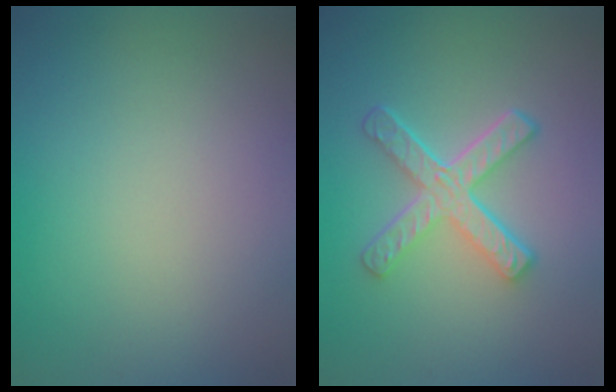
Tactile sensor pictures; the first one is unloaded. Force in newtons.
{"total": 5.2, "press": 3.6, "slide": 3.7}